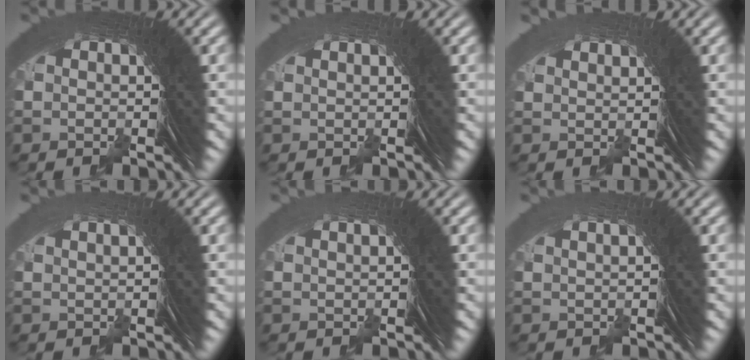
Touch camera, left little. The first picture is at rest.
{"total": 1.3, "force": [0.3, -0.9, -0.8], "torque": [0.018, 0.002, 0.009]}
{"total": 2.0, "force": [1.5, -1.0, -0.9], "torque": [0.022, 0.003, 0.030]}
{"total": 1.0, "force": [0.8, -0.5, 0.0], "torque": [0.009, 0.006, 0.017]}
{"total": 0.7, "force": [0.5, -0.5, -0.1], "torque": [0.013, 0.005, 0.011]}
{"total": 1.0, "force": [0.9, -0.3, 0.3], "torque": [0.005, 0.010, 0.015]}